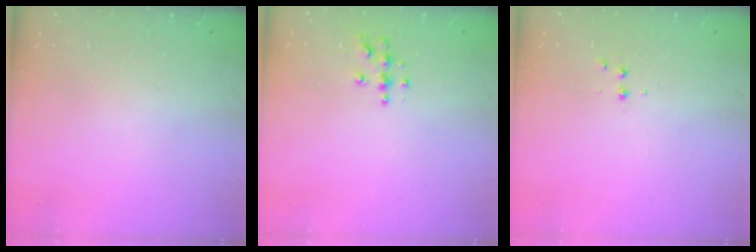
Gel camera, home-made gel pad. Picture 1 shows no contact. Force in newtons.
{"total": 4.9, "press": 4.9, "slide": 0.1}
{"total": 2.9, "press": 2.7, "slide": 1.1}